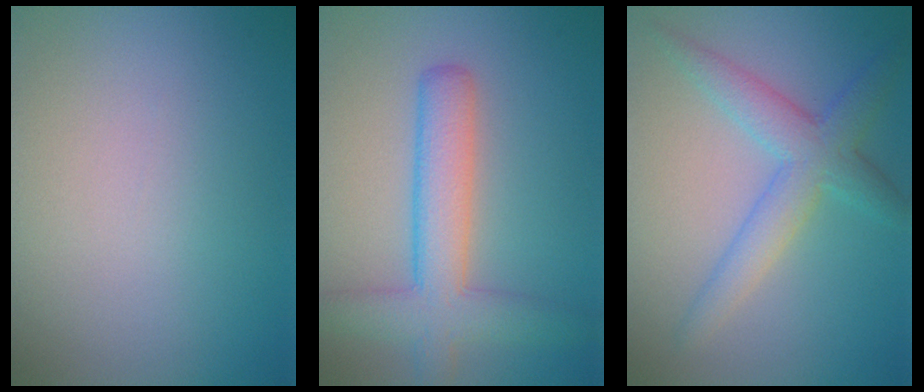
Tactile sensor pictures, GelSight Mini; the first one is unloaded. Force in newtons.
{"total": 5.6, "press": 5.6, "slide": 0.1}
{"total": 4.4, "press": 4.4, "slide": 0.0}